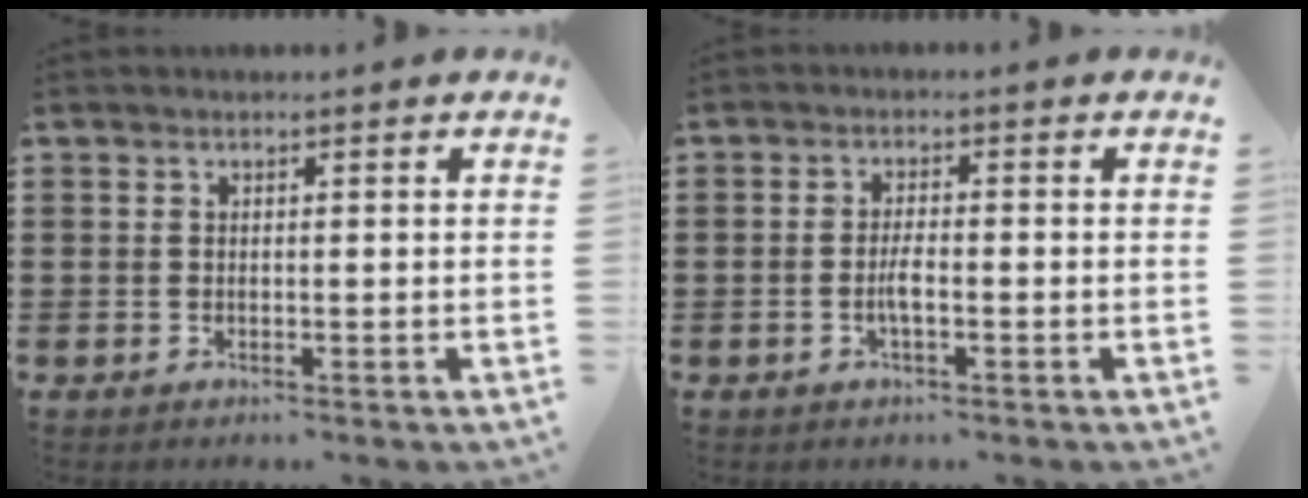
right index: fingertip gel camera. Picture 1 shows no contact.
{"total": 2.6, "force": [-0.8, 0.7, 2.4], "torque": [-0.058, -0.002, -0.019]}